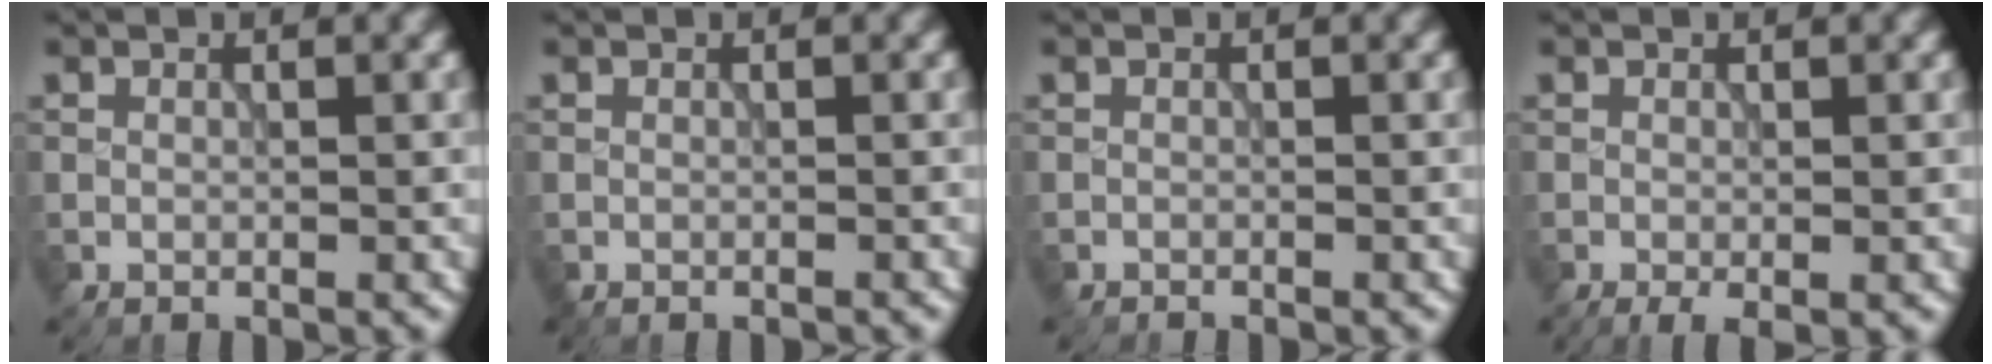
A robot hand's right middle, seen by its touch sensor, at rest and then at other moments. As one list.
[{"total": 1.2, "force": [-1.1, 0.2, 0.3], "torque": [0.006, -0.004, -0.017]}, {"total": 0.8, "force": [-0.8, 0.0, 0.0], "torque": [0.006, -0.004, -0.016]}, {"total": 1.5, "force": [-0.7, 0.2, 1.3], "torque": [-0.024, -0.008, -0.012]}]